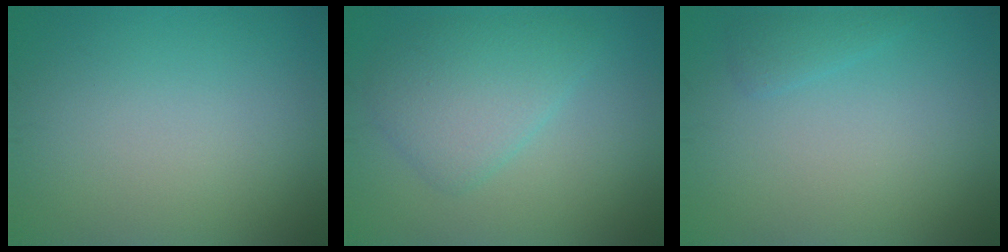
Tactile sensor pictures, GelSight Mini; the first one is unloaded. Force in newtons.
{"total": 4.2, "press": 4.2, "slide": 0.0}
{"total": 1.1, "press": 1.1, "slide": 0.1}